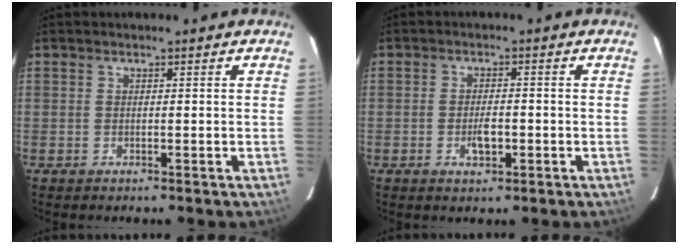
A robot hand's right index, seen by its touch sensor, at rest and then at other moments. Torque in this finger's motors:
{"motor_torque": [-0.02, 0.03, 0.00, -0.01]}